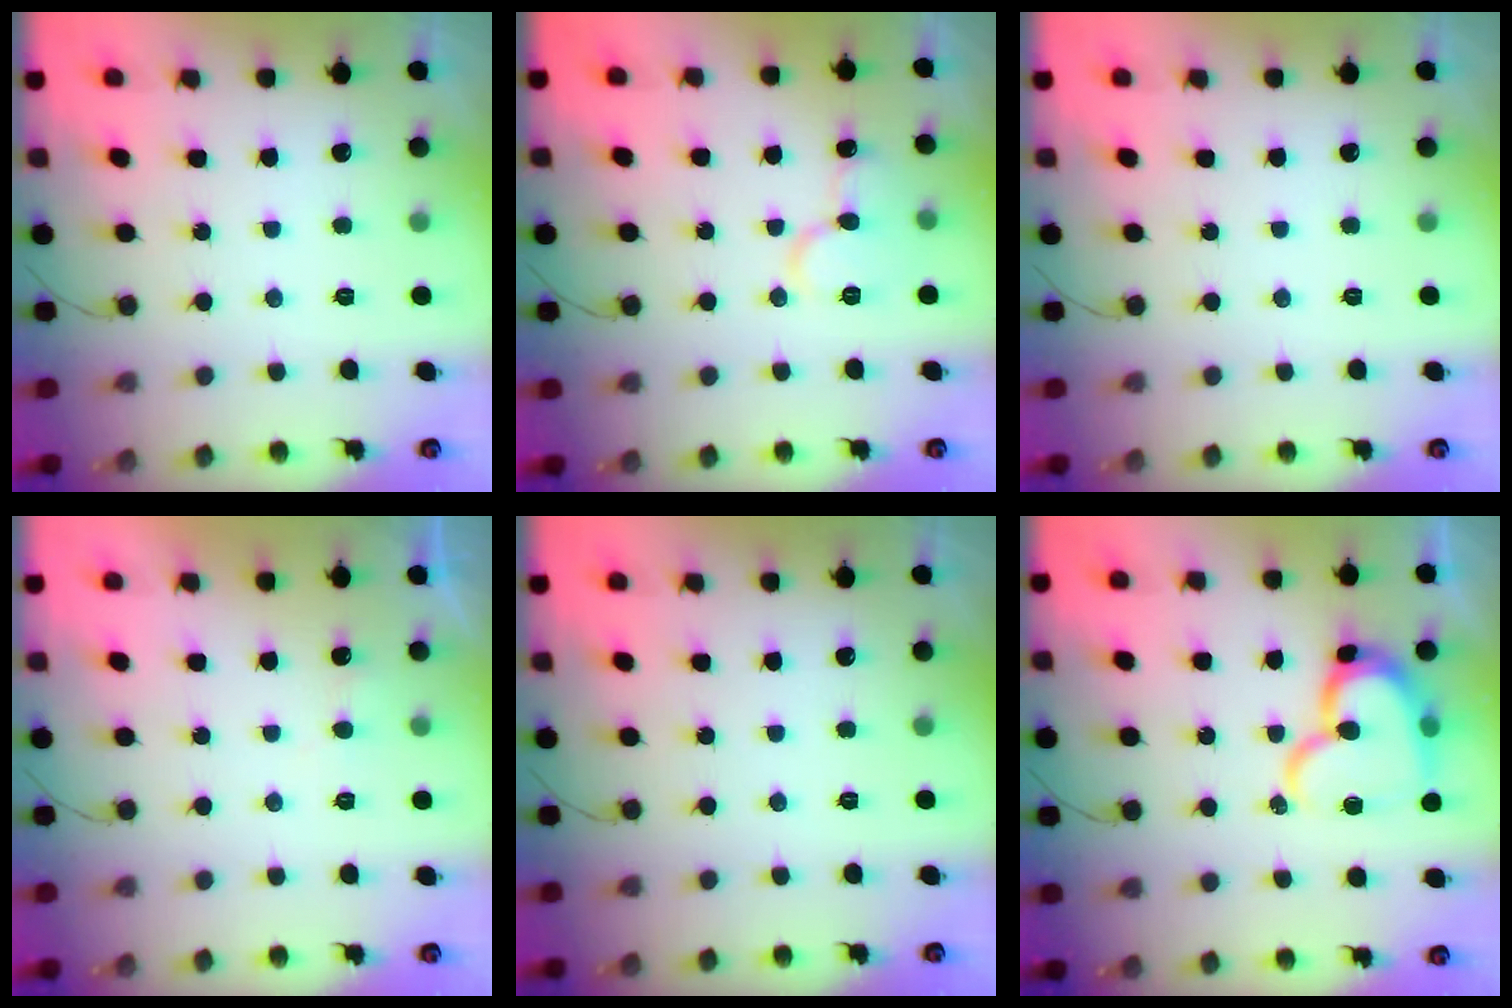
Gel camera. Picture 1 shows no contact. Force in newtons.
{"total": 9.4, "press": 9.3, "slide": 1.3}
{"total": 0.0}
{"total": 4.0, "press": 4.0, "slide": 0.3}
{"total": 0.0}
{"total": 17.0, "press": 17.0, "slide": 1.4}